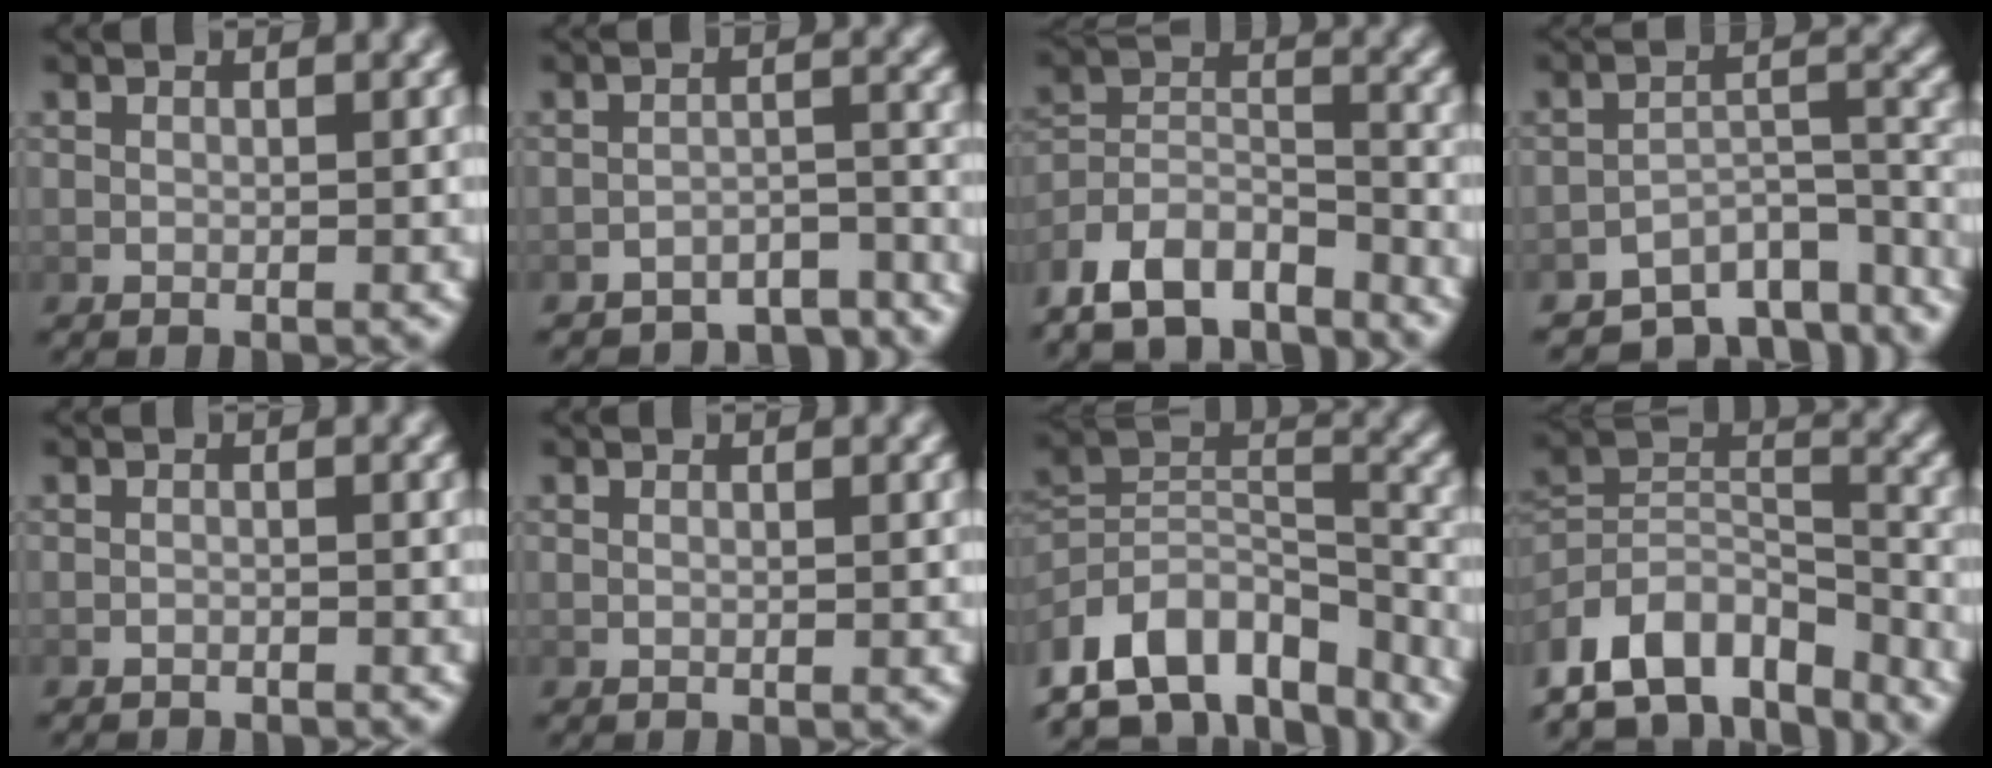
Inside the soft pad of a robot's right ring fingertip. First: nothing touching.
{"total": 8.7, "force": [-8.3, 2.0, 1.5], "torque": [0.003, -0.015, -0.127]}
{"total": 10.0, "force": [-6.7, 6.5, 3.7], "torque": [-0.105, -0.060, -0.097]}
{"total": 8.9, "force": [-7.2, 3.4, 4.1], "torque": [-0.036, -0.013, -0.106]}
{"total": 1.3, "force": [-1.3, 0.0, 0.0], "torque": [-0.004, -0.005, -0.019]}
{"total": 0.0}
{"total": 12.3, "force": [-6.0, 8.0, 7.3], "torque": [-0.141, -0.051, -0.075]}
{"total": 13.0, "force": [-6.8, 8.8, 6.7], "torque": [-0.131, -0.064, -0.091]}